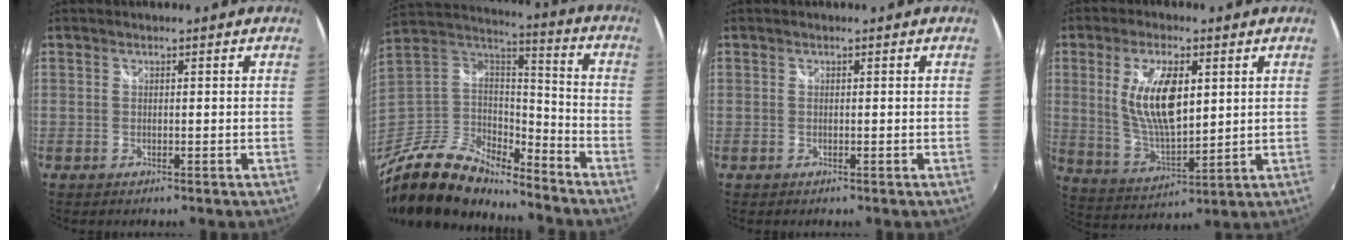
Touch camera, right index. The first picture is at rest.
{"total": 20.1, "force": [-15.1, 8.1, 10.6], "torque": [-0.235, -0.010, -0.280]}
{"total": 0.0}
{"total": 12.7, "force": [3.1, 5.2, 11.1], "torque": [-0.212, -0.003, 0.069]}